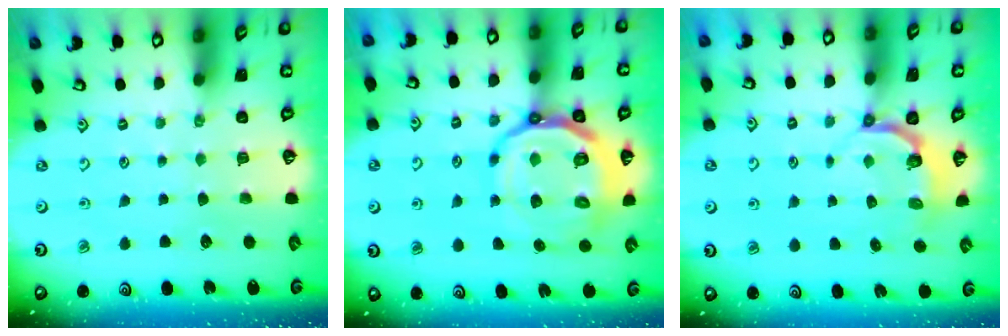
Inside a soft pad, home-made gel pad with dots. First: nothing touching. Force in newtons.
{"total": 18.0, "press": 17.7, "slide": 3.1}
{"total": 4.3, "press": 3.1, "slide": 3.0}